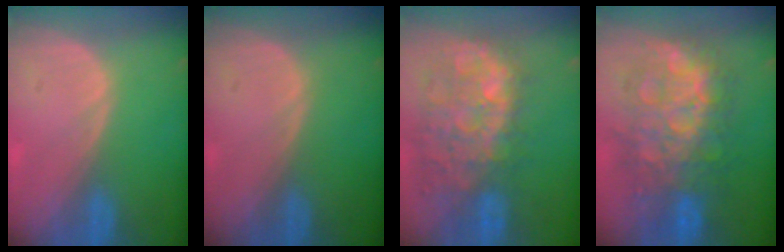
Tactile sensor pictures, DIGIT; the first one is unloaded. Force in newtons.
{"total": 0.0}
{"total": 12.2, "press": 11.1, "slide": 5.1}
{"total": 12.4, "press": 12.4, "slide": 1.2}